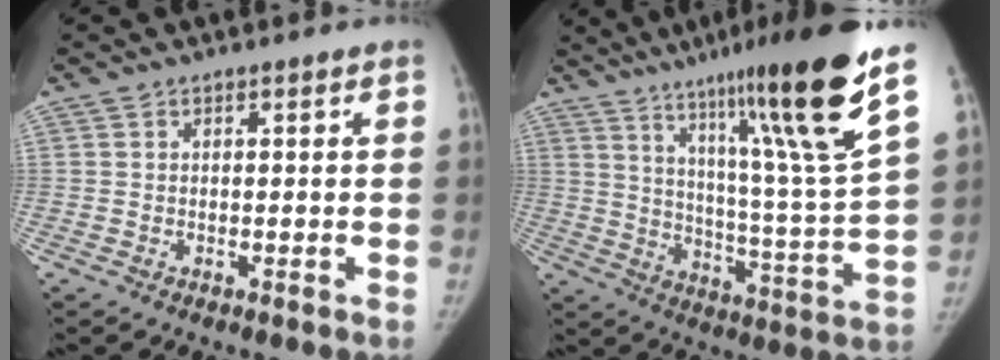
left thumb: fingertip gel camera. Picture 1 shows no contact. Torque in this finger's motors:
{"motor_torque": [1.37, -0.36, 1.60, -1.17, 0.43]}